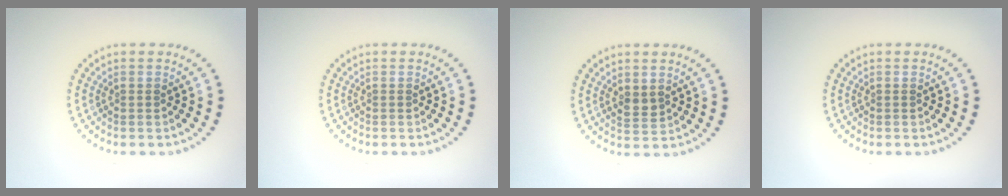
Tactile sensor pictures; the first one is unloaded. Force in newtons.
{"total": 0.0}
{"total": 1.4, "press": 1.3, "slide": 0.5}
{"total": 0.0}